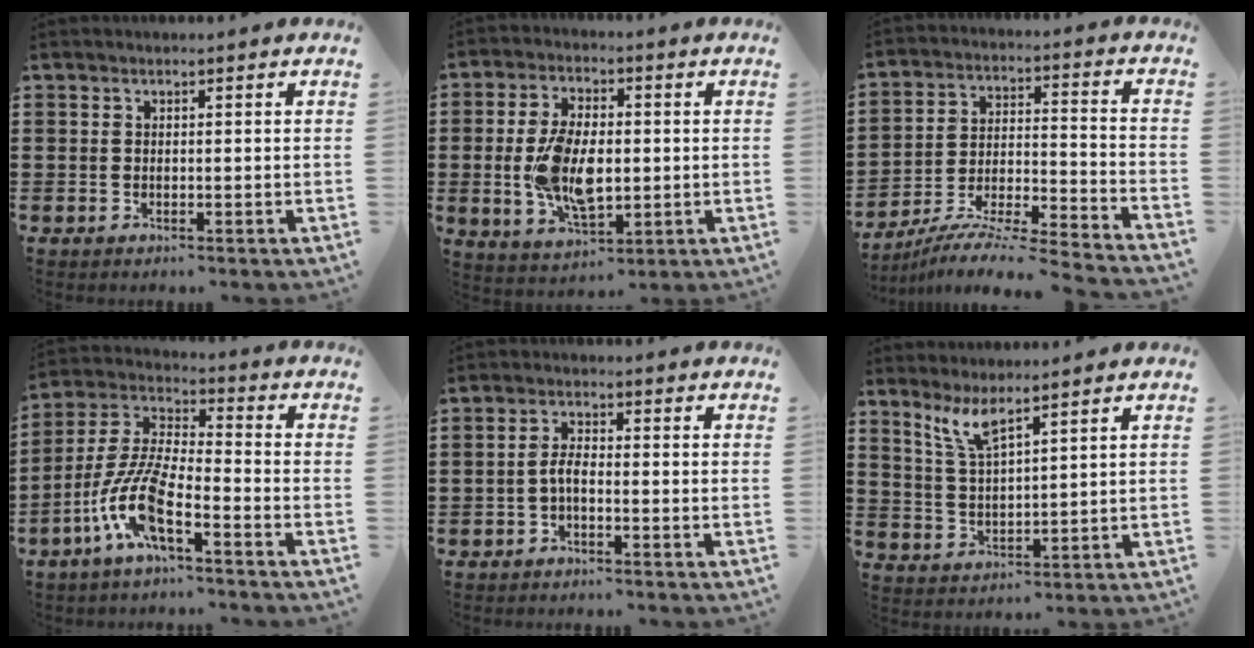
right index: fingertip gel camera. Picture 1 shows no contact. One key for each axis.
{"total": 10.1, "fx": -0.4, "fy": 5.4, "fz": 8.5, "tx": -0.185, "ty": 0.004, "tz": -0.009}
{"total": 7.5, "fx": -7.0, "fy": -0.4, "fz": 2.7, "tx": -0.045, "ty": -0.006, "tz": -0.143}
{"total": 10.4, "fx": -5.5, "fy": 2.6, "fz": 8.5, "tx": -0.210, "ty": -0.016, "tz": -0.114}
{"total": 2.5, "fx": -1.0, "fy": 0.7, "fz": 2.2, "tx": -0.056, "ty": -0.002, "tz": -0.025}
{"total": 5.0, "fx": 3.9, "fy": 0.6, "fz": 3.1, "tx": -0.073, "ty": -0.007, "tz": 0.069}